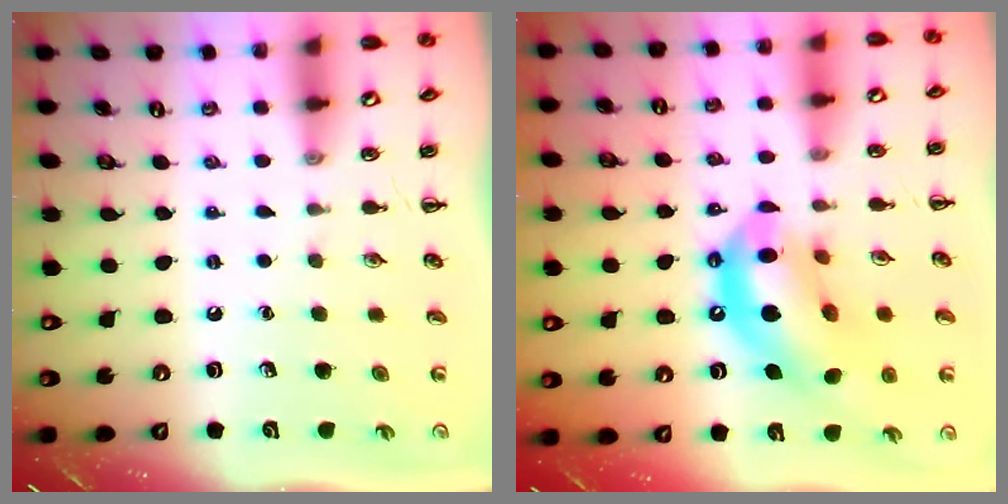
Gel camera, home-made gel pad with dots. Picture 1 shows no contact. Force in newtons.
{"total": 16.5, "press": 15.9, "slide": 4.3}